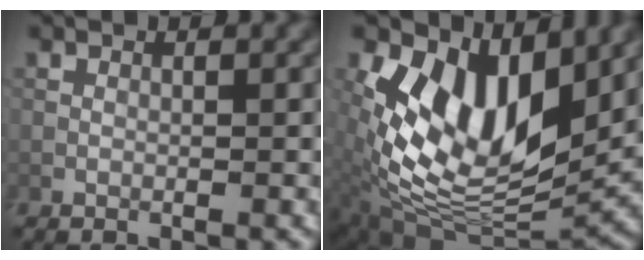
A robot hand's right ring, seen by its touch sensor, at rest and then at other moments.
{"total": 13.6, "force": [3.2, 7.5, 11.0], "torque": [-0.222, -0.008, 0.056]}